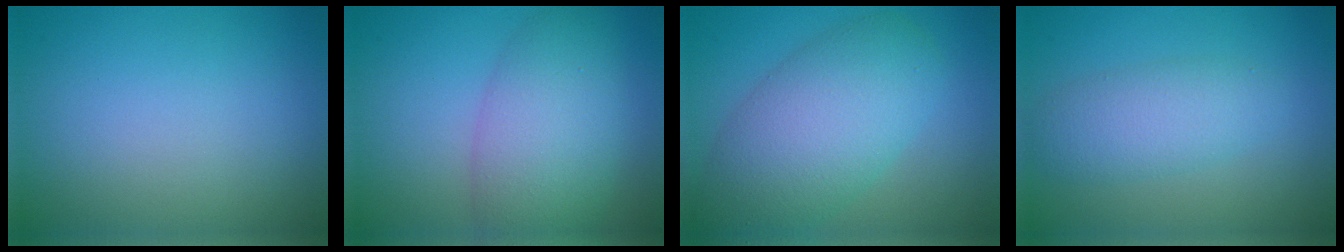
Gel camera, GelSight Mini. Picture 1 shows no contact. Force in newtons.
{"total": 6.6, "press": 6.6, "slide": 0.2}
{"total": 8.2, "press": 8.2, "slide": 0.3}
{"total": 3.5, "press": 3.5, "slide": 0.1}